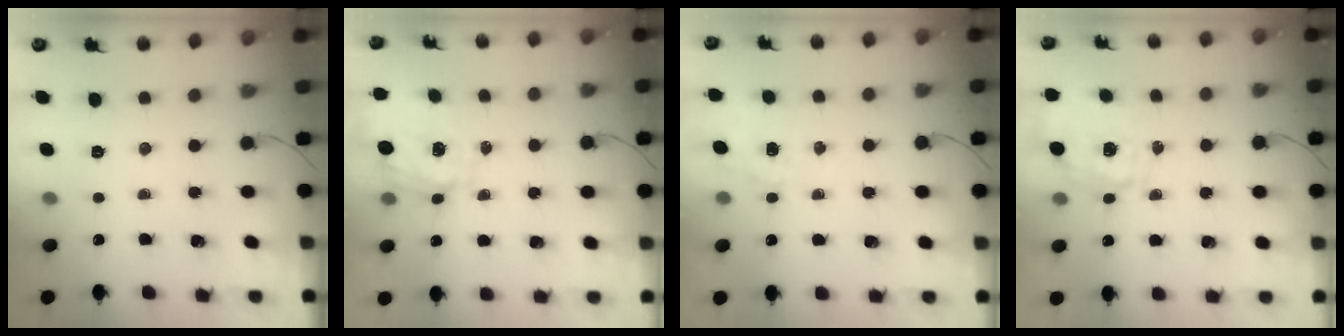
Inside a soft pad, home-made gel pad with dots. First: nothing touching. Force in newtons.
{"total": 2.8, "press": 2.6, "slide": 1.0}
{"total": 1.4, "press": 0.8, "slide": 1.1}
{"total": 1.5, "press": 1.5, "slide": 0.5}